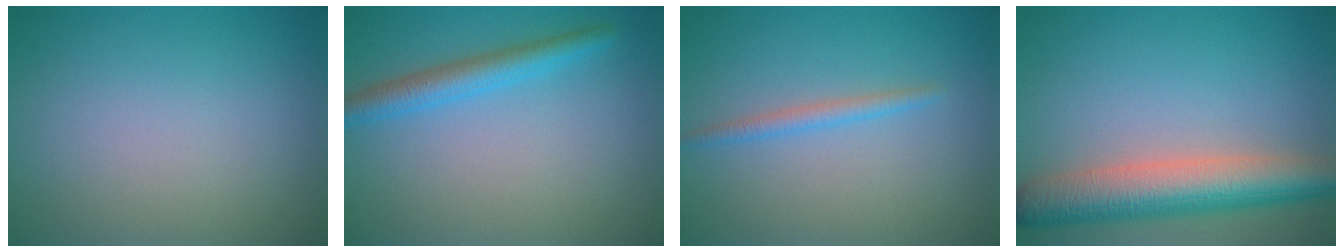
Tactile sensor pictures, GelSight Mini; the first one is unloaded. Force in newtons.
{"total": 3.0, "press": 3.0, "slide": 0.2}
{"total": 1.5, "press": 1.5, "slide": 0.1}
{"total": 7.5, "press": 7.5, "slide": 0.4}